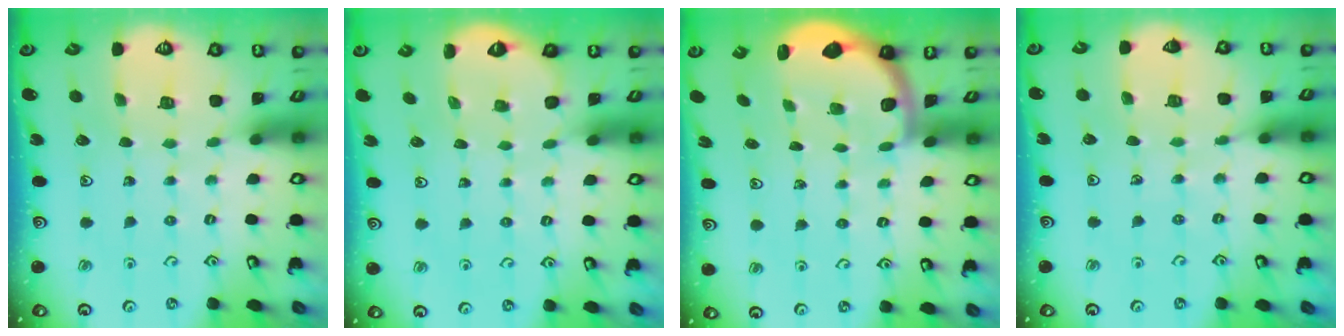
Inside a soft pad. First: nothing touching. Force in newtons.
{"total": 2.1, "press": 1.0, "slide": 1.8}
{"total": 2.4, "press": 1.7, "slide": 1.6}
{"total": 4.1, "press": 3.7, "slide": 1.8}